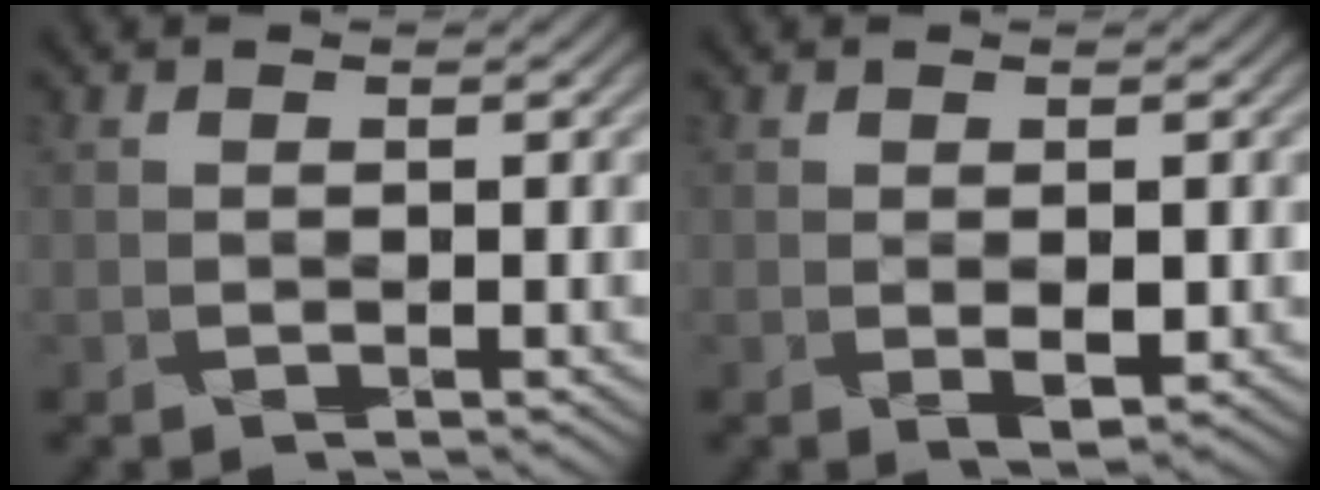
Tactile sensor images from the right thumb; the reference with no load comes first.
{"total": 2.1, "force": [-0.2, 0.9, 1.9], "torque": [-0.037, -0.005, 0.006]}